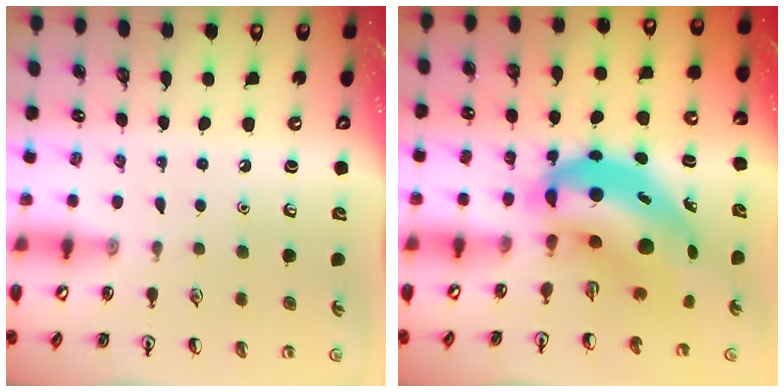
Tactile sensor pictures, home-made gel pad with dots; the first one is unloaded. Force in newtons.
{"total": 10.6, "press": 10.2, "slide": 2.9}